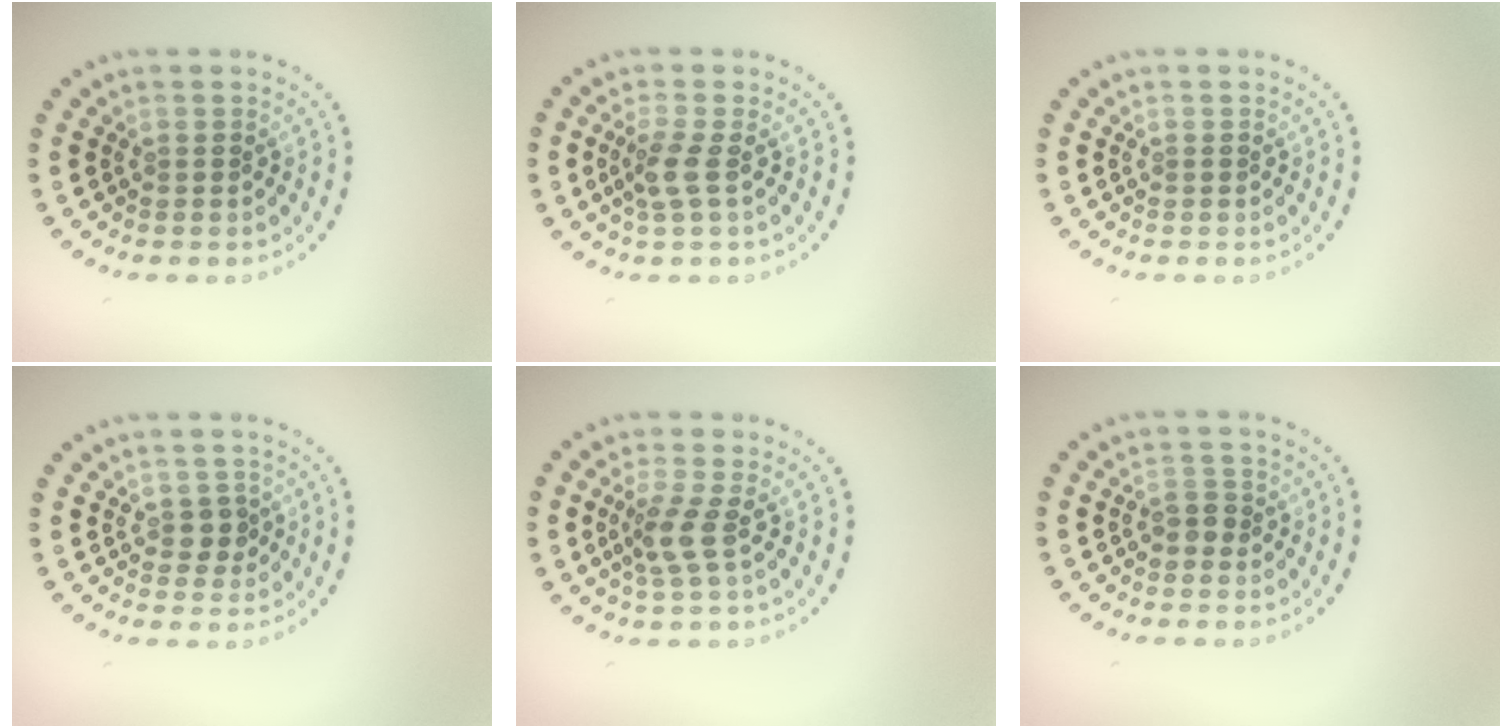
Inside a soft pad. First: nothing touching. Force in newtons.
{"total": 1.9, "press": 1.6, "slide": 1.1}
{"total": 0.0}
{"total": 1.4, "press": 1.3, "slide": 0.4}
{"total": 2.4, "press": 1.8, "slide": 1.6}
{"total": 1.4, "press": 1.3, "slide": 0.5}